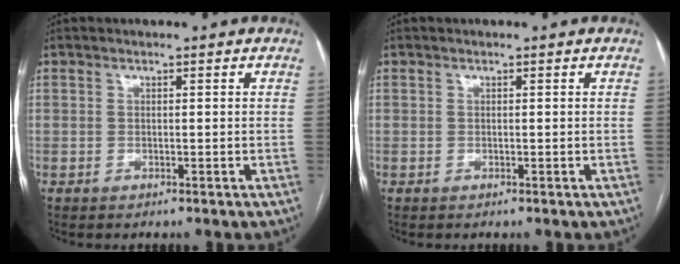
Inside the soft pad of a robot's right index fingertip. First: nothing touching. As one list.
[{"total": 0.0}]